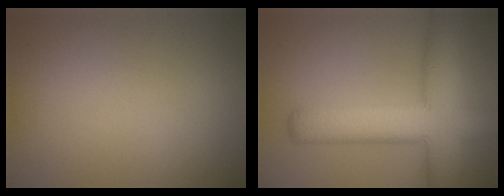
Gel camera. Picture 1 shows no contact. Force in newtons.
{"total": 8.3, "press": 8.3, "slide": 0.3}